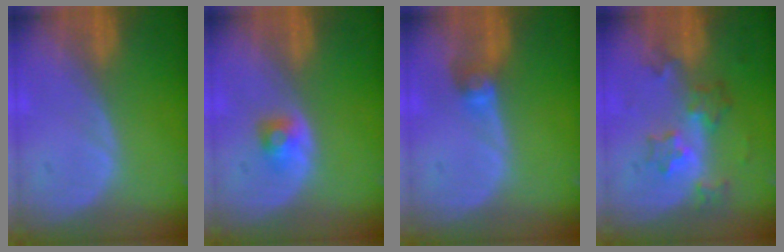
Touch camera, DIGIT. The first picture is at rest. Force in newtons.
{"total": 2.2, "press": 2.2, "slide": 0.3}
{"total": 2.7, "press": 2.7, "slide": 0.3}
{"total": 6.0, "press": 5.5, "slide": 2.5}